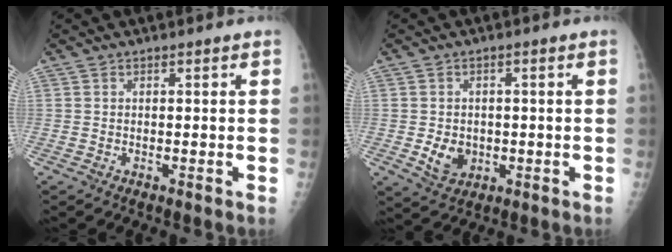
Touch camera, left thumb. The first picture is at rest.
{"total": 5.0, "force": [-0.9, 4.0, 3.0], "torque": [-0.034, -0.001, -0.005]}